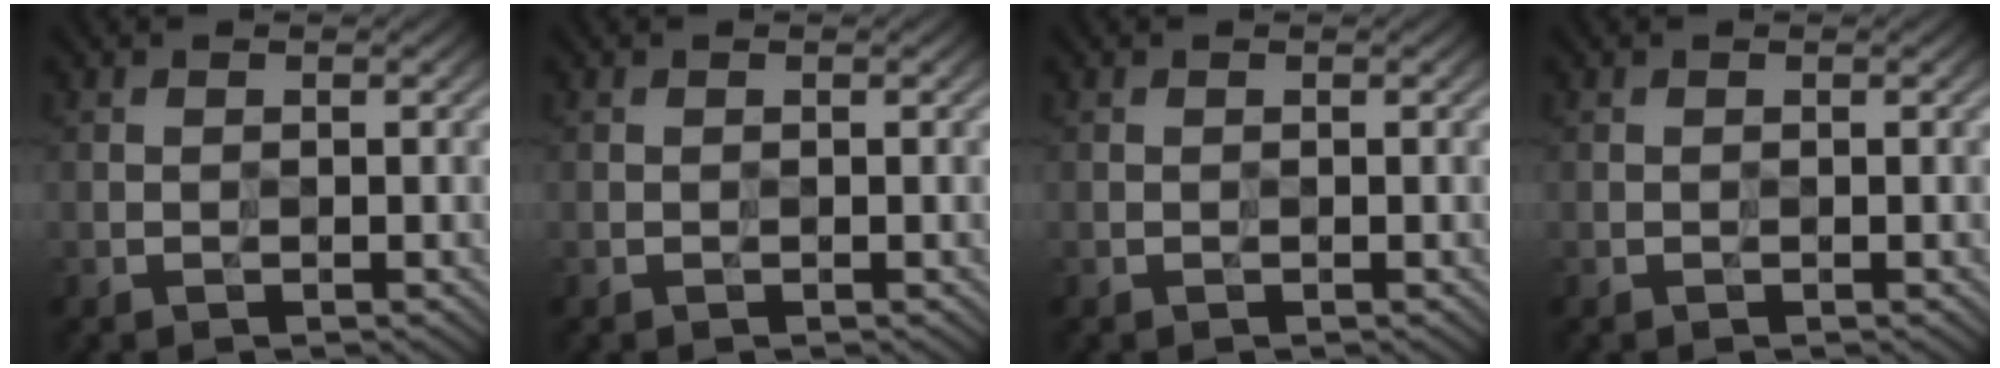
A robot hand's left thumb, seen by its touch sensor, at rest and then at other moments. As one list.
[{"total": 0.0}, {"total": 0.0}, {"total": 0.0}]